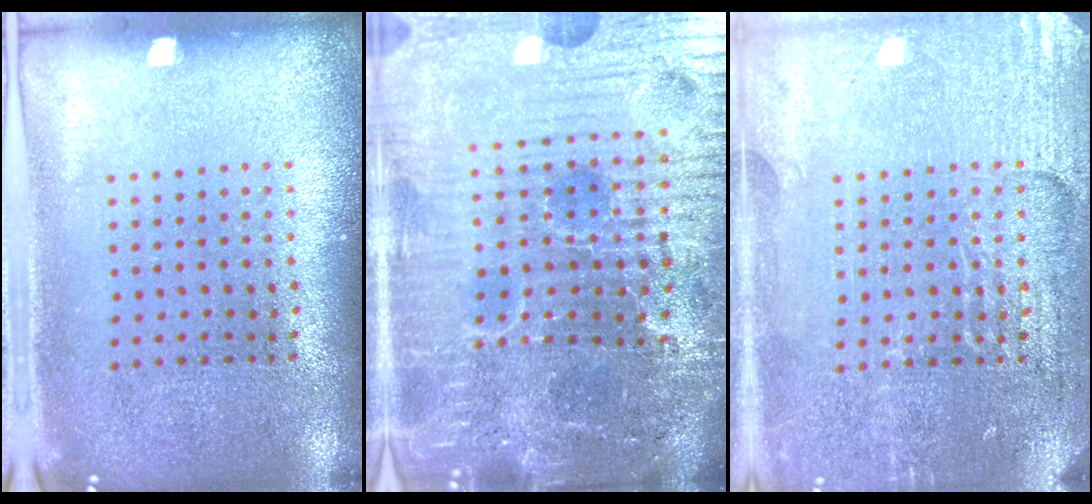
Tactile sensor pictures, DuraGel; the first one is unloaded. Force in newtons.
{"total": 7.3, "press": 6.5, "slide": 3.2}
{"total": 3.3, "press": 3.3, "slide": 0.7}